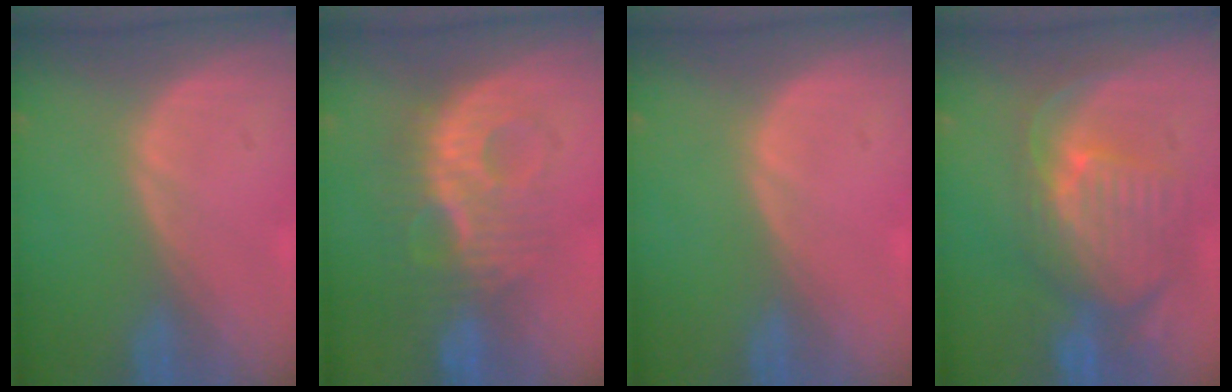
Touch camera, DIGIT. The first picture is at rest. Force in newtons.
{"total": 9.3, "press": 9.0, "slide": 2.2}
{"total": 0.0}
{"total": 10.8, "press": 9.5, "slide": 5.2}